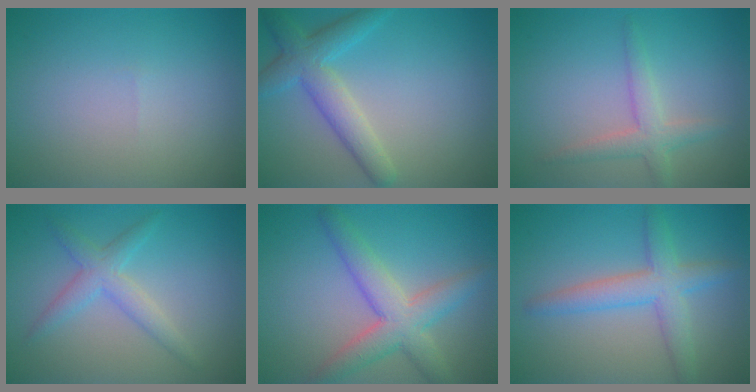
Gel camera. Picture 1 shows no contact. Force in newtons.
{"total": 4.3, "press": 4.3, "slide": 0.3}
{"total": 2.5, "press": 2.5, "slide": 0.2}
{"total": 2.8, "press": 2.8, "slide": 0.1}
{"total": 5.1, "press": 5.1, "slide": 0.1}
{"total": 4.1, "press": 4.1, "slide": 0.1}